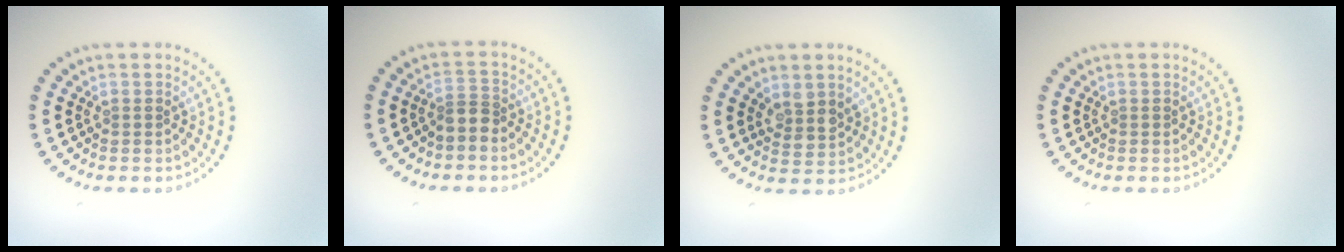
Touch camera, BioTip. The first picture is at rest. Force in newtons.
{"total": 2.0, "press": 1.4, "slide": 1.4}
{"total": 2.3, "press": 2.1, "slide": 1.0}
{"total": 0.0}